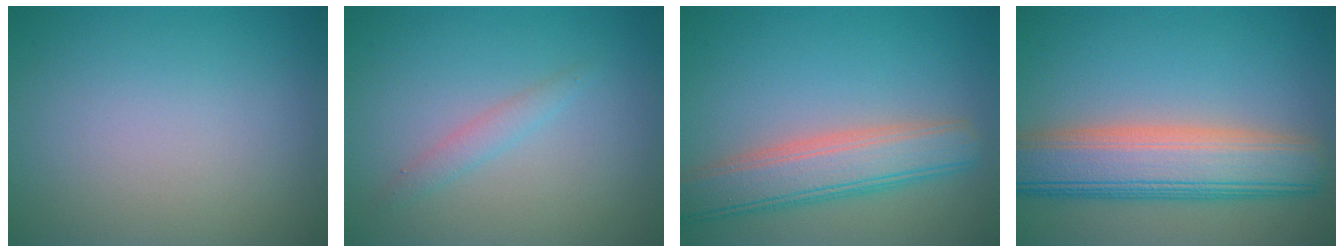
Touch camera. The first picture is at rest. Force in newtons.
{"total": 1.4, "press": 1.4, "slide": 0.1}
{"total": 5.9, "press": 5.9, "slide": 0.6}
{"total": 8.6, "press": 8.6, "slide": 0.4}